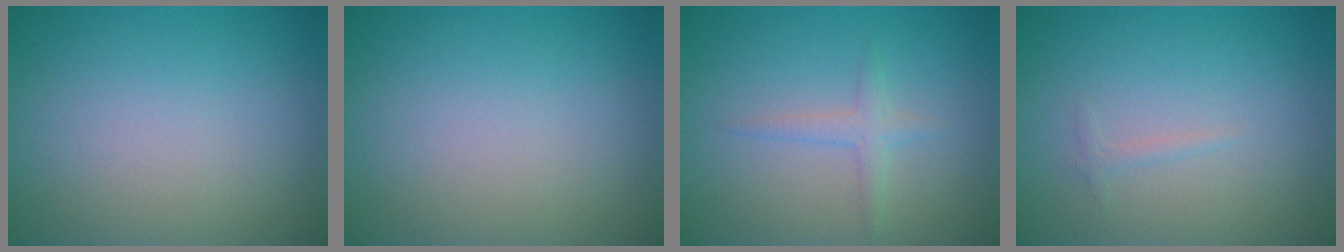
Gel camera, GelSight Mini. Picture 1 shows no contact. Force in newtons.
{"total": 0.0}
{"total": 1.5, "press": 1.5, "slide": 0.1}
{"total": 0.6, "press": 0.6, "slide": 0.1}